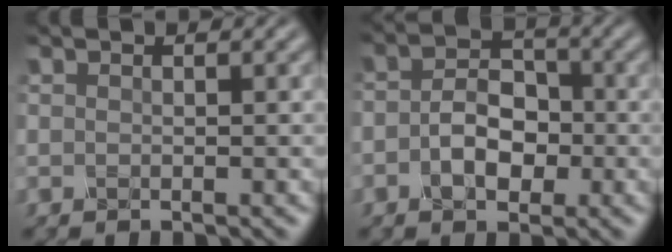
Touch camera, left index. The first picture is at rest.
{"total": 4.0, "force": [-1.5, 2.6, 2.7], "torque": [-0.045, 0.002, -0.034]}